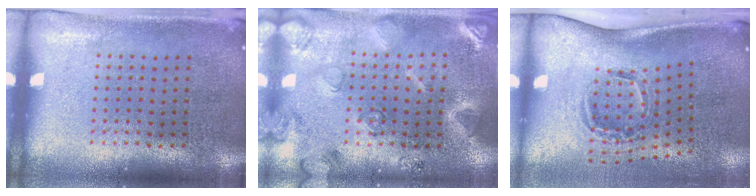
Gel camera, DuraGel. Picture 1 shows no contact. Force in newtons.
{"total": 2.5, "press": 2.5, "slide": 0.1}
{"total": 2.1, "press": 1.2, "slide": 1.7}